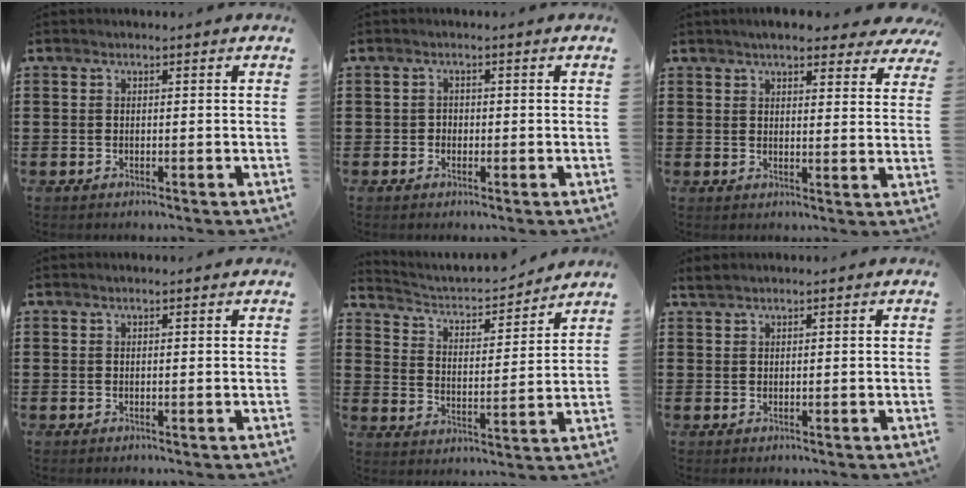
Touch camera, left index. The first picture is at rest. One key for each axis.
{"total": 1.0, "fx": -0.4, "fy": 0.8, "fz": 0.4, "tx": -0.009, "ty": 0.003, "tz": -0.009}
{"total": 5.3, "fx": 4.6, "fy": 1.0, "fz": 2.4, "tx": -0.052, "ty": -0.009, "tz": 0.083}
{"total": 0.0}
{"total": 3.2, "fx": 3.0, "fy": 0.7, "fz": 1.1, "tx": -0.039, "ty": -0.030, "tz": 0.040}
{"total": 1.0, "fx": 0.8, "fy": 0.0, "fz": 0.5, "tx": -0.011, "ty": 0.001, "tz": 0.016}